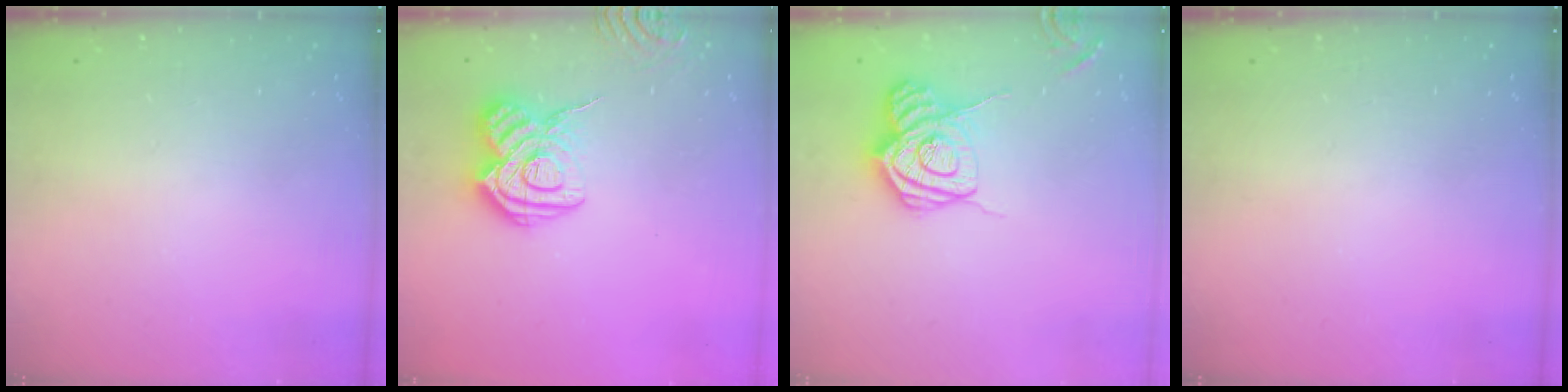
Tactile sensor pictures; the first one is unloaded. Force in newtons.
{"total": 14.5, "press": 14.4, "slide": 1.4}
{"total": 14.1, "press": 14.0, "slide": 1.3}
{"total": 0.0}